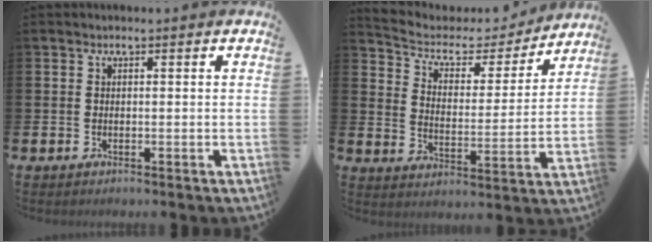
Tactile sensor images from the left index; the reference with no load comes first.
{"total": 5.2, "force": [4.3, 2.5, 1.7], "torque": [-0.061, -0.034, 0.063]}